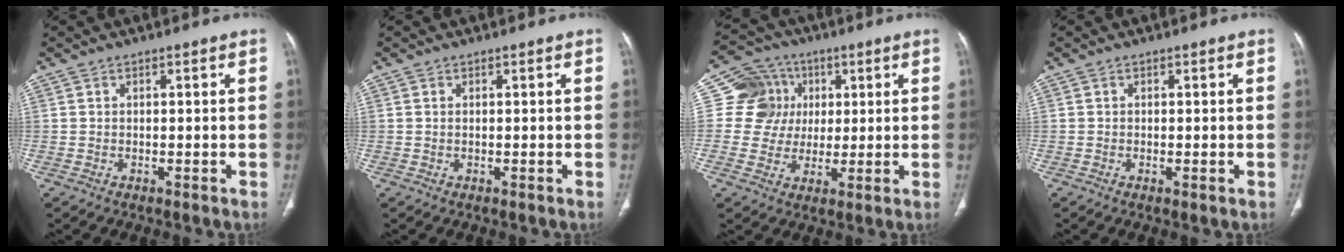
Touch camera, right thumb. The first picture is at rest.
{"total": 0.0}
{"total": 10.3, "force": [2.3, 9.8, 1.9], "torque": [0.007, 0.008, 0.037]}
{"total": 0.5, "force": [-0.1, 0.1, 0.5], "torque": [-0.013, -0.003, -0.002]}